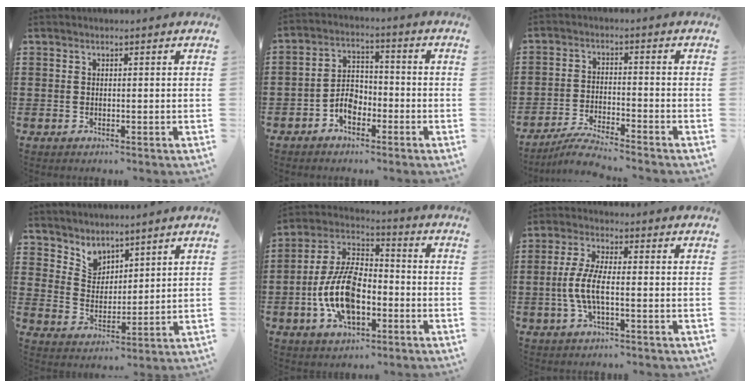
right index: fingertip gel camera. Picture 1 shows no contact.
{"total": 4.7, "force": [-2.4, 3.1, 2.6], "torque": [-0.063, 0.006, -0.050]}
{"total": 4.7, "force": [-4.5, -0.2, 1.3], "torque": [-0.030, -0.005, -0.089]}
{"total": 4.1, "force": [3.7, 1.9, -0.2], "torque": [-0.017, -0.013, 0.067]}
{"total": 12.3, "force": [-3.6, 6.6, 9.8], "torque": [-0.233, 0.002, -0.072]}
{"total": 6.0, "force": [-1.3, 1.9, 5.6], "torque": [-0.133, -0.006, -0.035]}